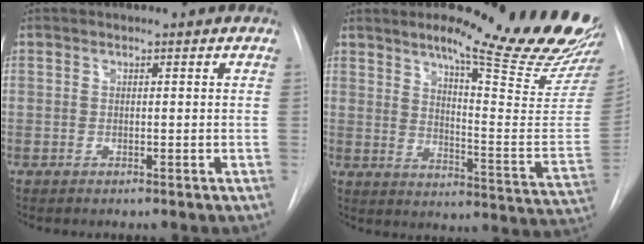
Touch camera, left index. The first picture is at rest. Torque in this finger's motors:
{"motor_torque": [0.12, -0.29, 0.24, 0.05]}